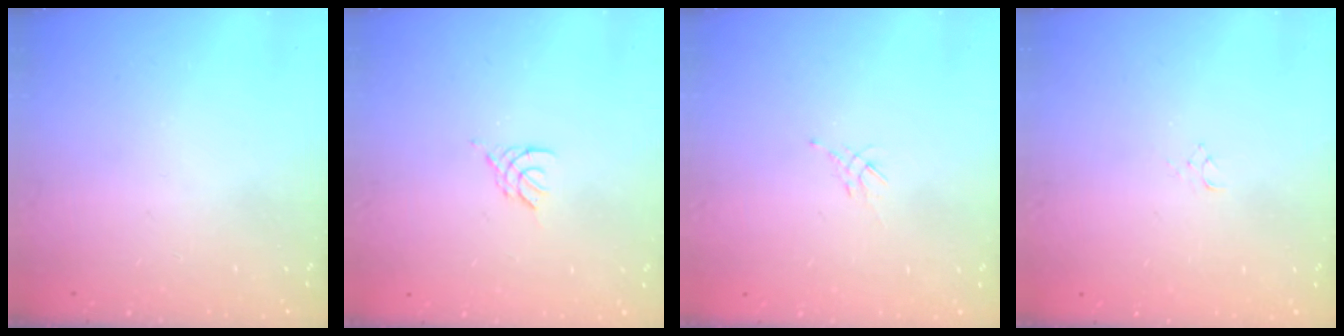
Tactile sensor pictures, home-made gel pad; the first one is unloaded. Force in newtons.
{"total": 2.4, "press": 2.3, "slide": 0.5}
{"total": 2.1, "press": 2.0, "slide": 0.5}
{"total": 2.9, "press": 2.9, "slide": 0.3}